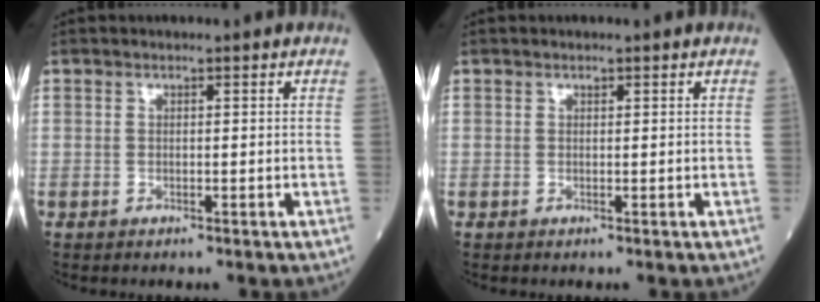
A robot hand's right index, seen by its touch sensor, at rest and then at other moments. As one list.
[{"total": 0.0}]